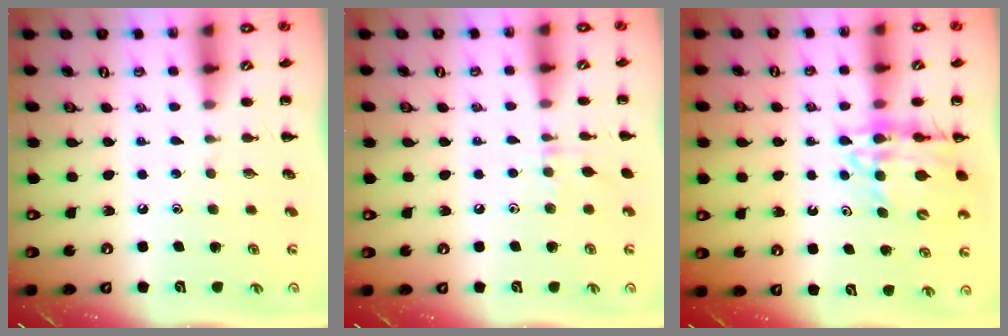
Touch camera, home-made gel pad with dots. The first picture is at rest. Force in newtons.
{"total": 6.7, "press": 6.3, "slide": 2.3}
{"total": 12.3, "press": 11.8, "slide": 3.5}